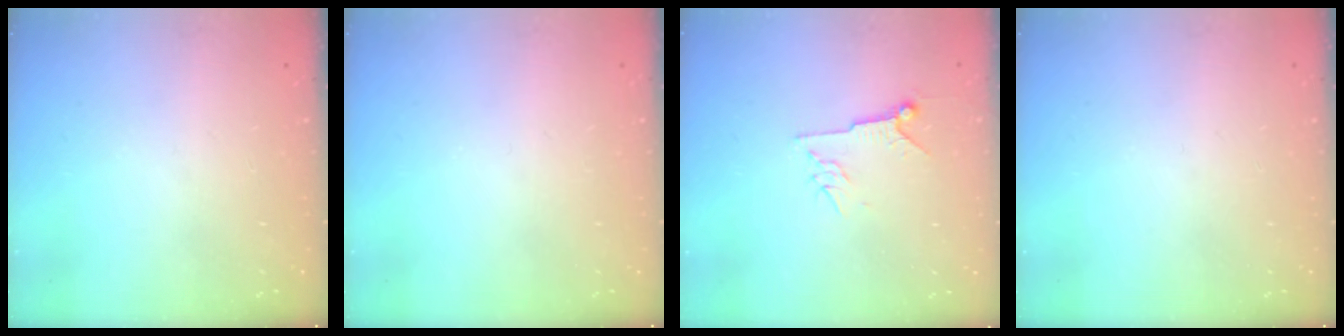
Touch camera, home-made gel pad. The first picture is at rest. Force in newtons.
{"total": 0.0}
{"total": 6.6, "press": 6.5, "slide": 1.1}
{"total": 0.0}